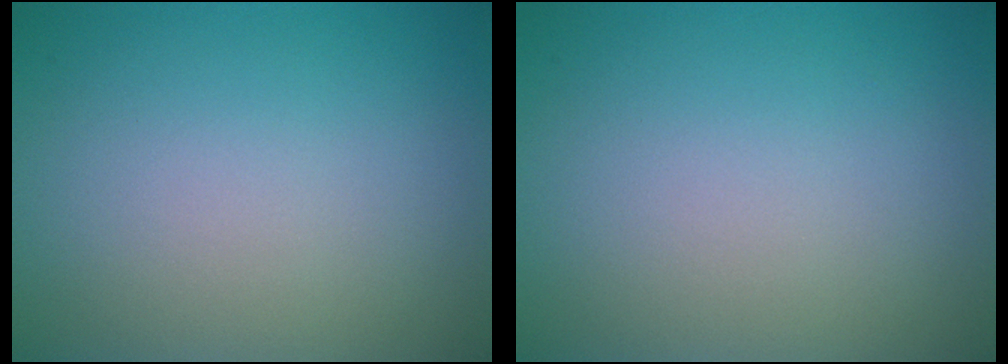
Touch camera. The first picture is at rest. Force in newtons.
{"total": 0.0}